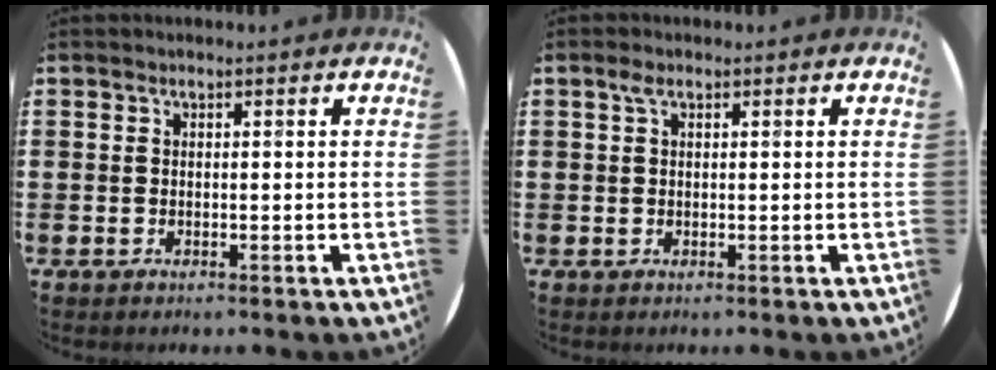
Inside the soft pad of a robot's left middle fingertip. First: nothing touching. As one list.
[{"total": 1.2, "force": [0.6, 0.6, 0.9], "torque": [-0.011, 0.002, 0.008]}]